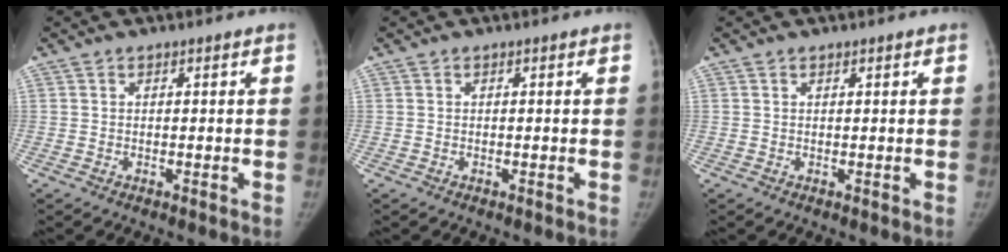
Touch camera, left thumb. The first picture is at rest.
{"total": 0.0}
{"total": 0.0}